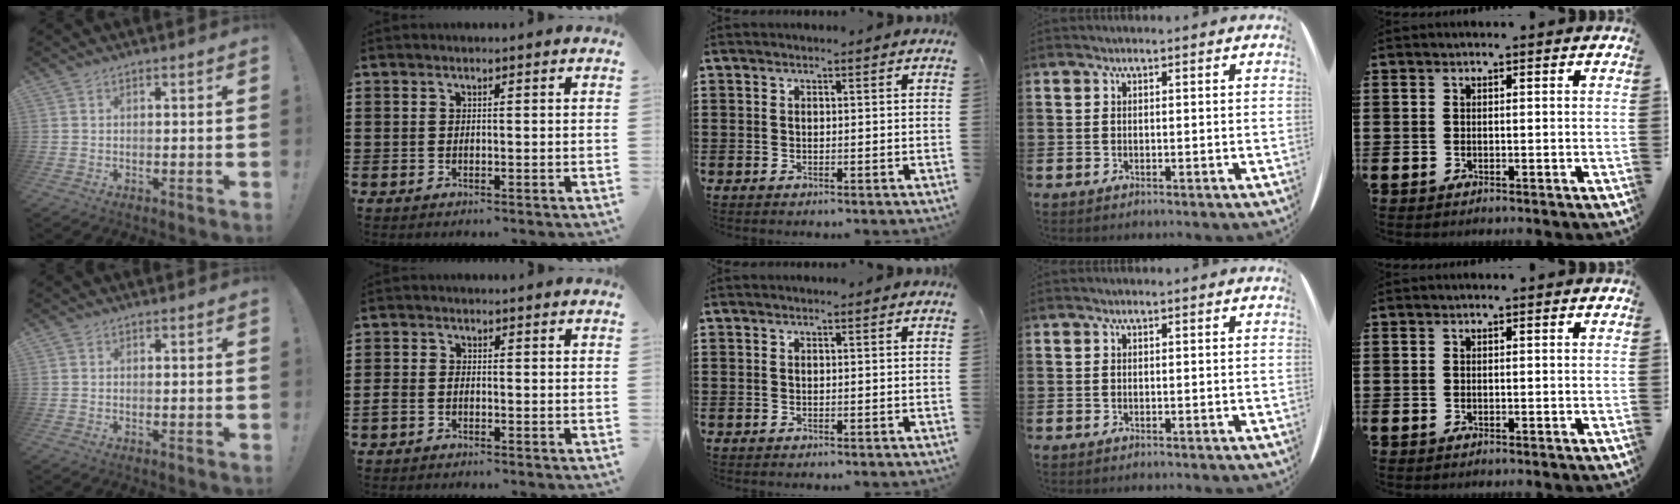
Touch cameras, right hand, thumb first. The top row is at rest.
{"index": {"total": 1.5, "force": [-1.1, 0.8, 0.6], "torque": [-0.016, 0.002, -0.022]}}